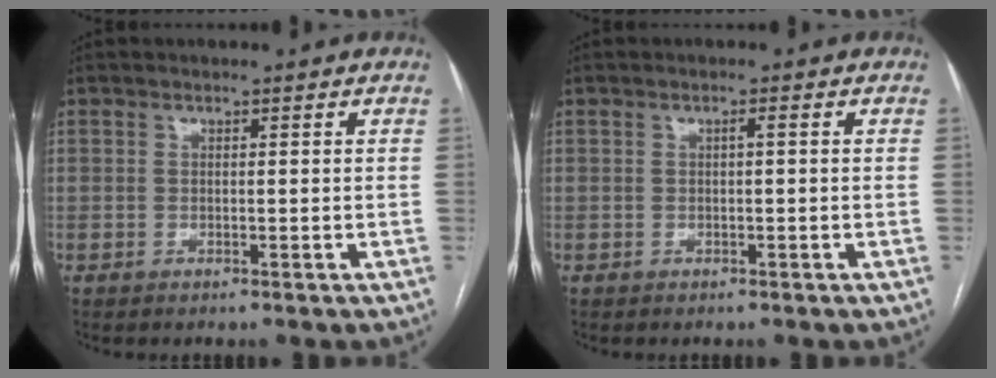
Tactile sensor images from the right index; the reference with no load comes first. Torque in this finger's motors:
{"motor_torque": [0.20, 0.05, 0.04, 0.01]}